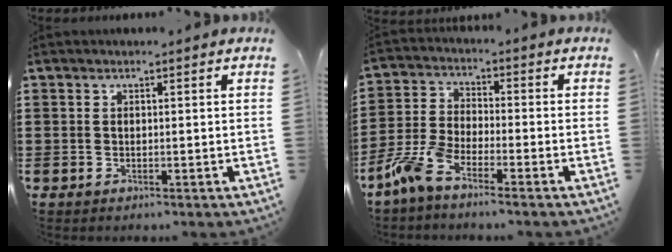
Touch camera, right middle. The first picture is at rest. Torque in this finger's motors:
{"motor_torque": [1.21, -0.93, 0.18, 0.10]}